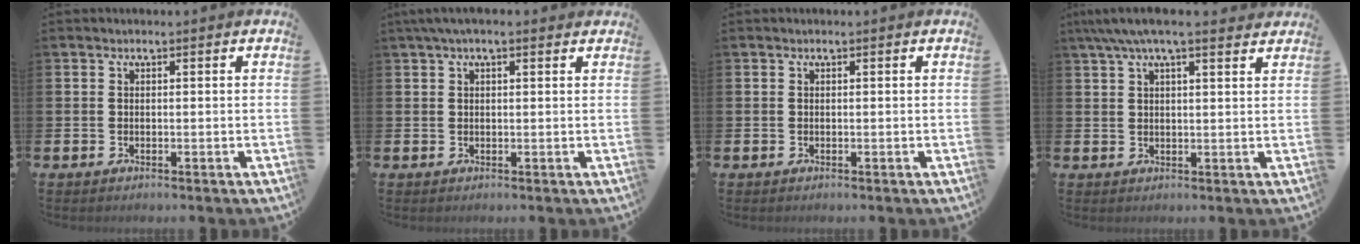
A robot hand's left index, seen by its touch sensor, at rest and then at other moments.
{"total": 2.0, "force": [1.4, 0.5, 1.4], "torque": [-0.027, 0.006, 0.023]}
{"total": 0.0}
{"total": 5.1, "force": [4.2, 0.8, 2.8], "torque": [-0.054, -0.008, 0.074]}